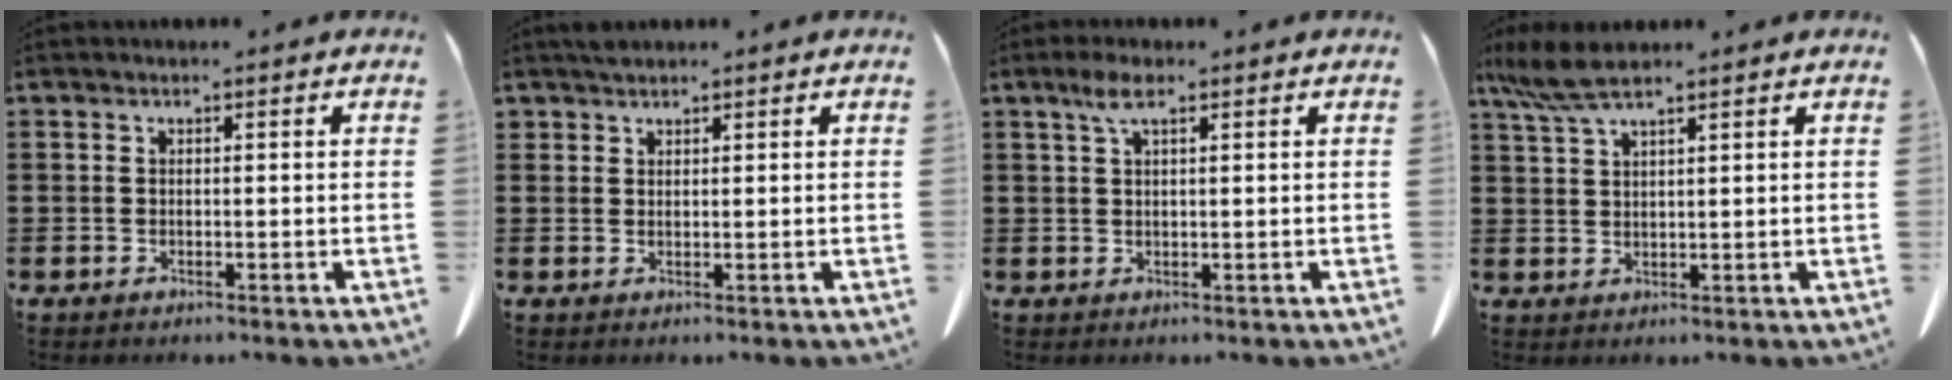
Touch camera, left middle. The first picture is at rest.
{"total": 1.5, "force": [1.4, 0.5, 0.2], "torque": [-0.008, 0.000, 0.028]}
{"total": 3.6, "force": [1.8, 0.9, 3.0], "torque": [-0.063, 0.006, 0.031]}
{"total": 5.4, "force": [3.9, 0.9, 3.6], "torque": [-0.088, -0.005, 0.071]}